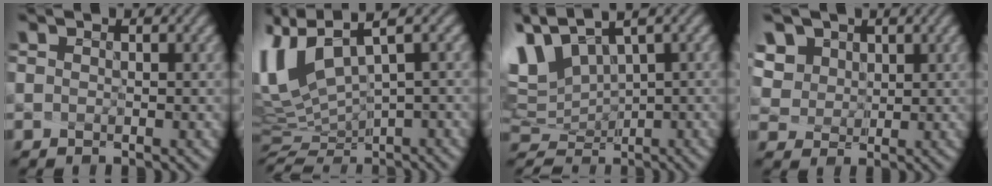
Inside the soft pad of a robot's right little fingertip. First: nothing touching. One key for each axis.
{"total": 5.1, "fx": 0.5, "fy": 1.2, "fz": 5.0, "tx": -0.143, "ty": -0.019, "tz": 0.037}
{"total": 4.4, "fx": 2.3, "fy": 2.1, "fz": 3.2, "tx": -0.102, "ty": -0.009, "tz": 0.076}
{"total": 8.5, "fx": 5.1, "fy": 5.9, "fz": 3.5, "tx": -0.119, "ty": 0.002, "tz": 0.112}